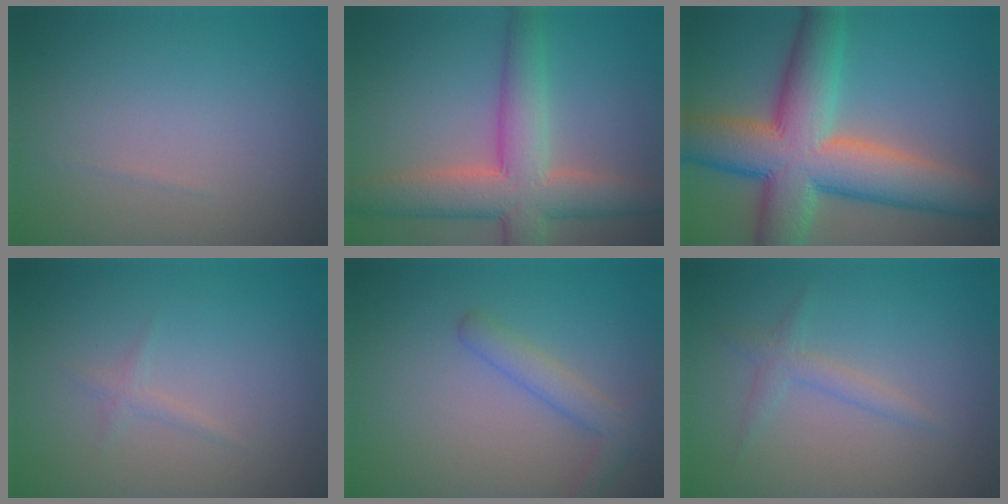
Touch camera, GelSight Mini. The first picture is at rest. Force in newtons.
{"total": 7.4, "press": 7.4, "slide": 0.4}
{"total": 12.0, "press": 11.9, "slide": 0.5}
{"total": 0.8, "press": 0.8, "slide": 0.0}
{"total": 2.4, "press": 2.4, "slide": 0.1}
{"total": 1.5, "press": 1.5, "slide": 0.1}